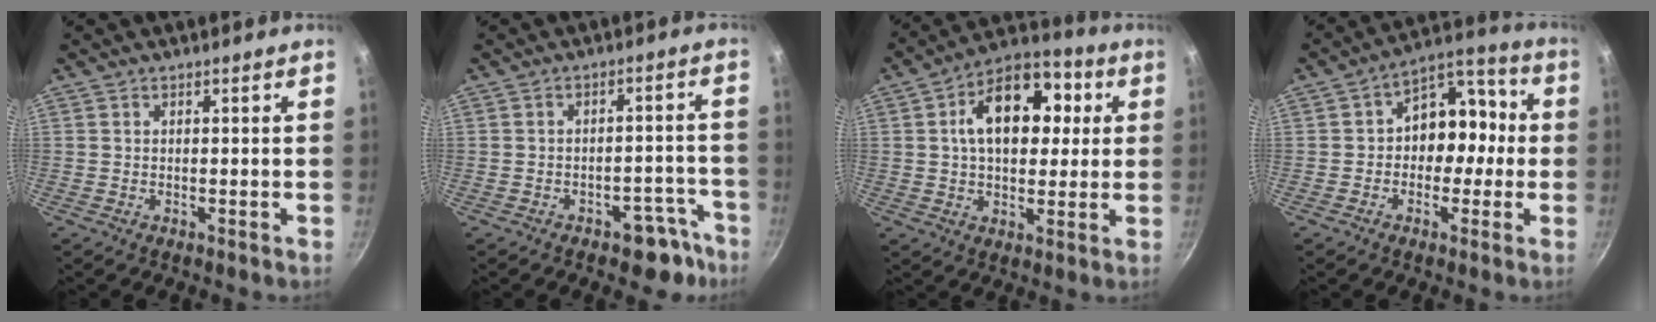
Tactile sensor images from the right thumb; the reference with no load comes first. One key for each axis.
{"total": 7.2, "fx": -4.9, "fy": 3.7, "fz": 3.7, "tx": -0.025, "ty": 0.051, "tz": -0.062}
{"total": 16.4, "fx": 3.5, "fy": 10.2, "fz": 12.4, "tx": -0.155, "ty": 0.019, "tz": 0.046}
{"total": 12.0, "fx": -0.1, "fy": 8.3, "fz": 8.7, "tx": -0.073, "ty": 0.043, "tz": -0.017}